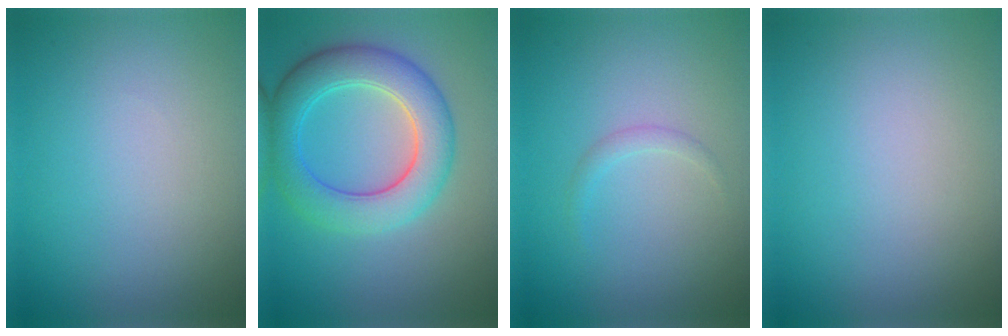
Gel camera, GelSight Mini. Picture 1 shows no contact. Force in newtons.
{"total": 6.1, "press": 6.1, "slide": 0.2}
{"total": 0.9, "press": 0.9, "slide": 0.0}
{"total": 0.0}